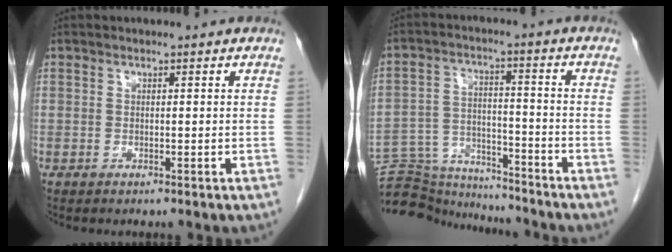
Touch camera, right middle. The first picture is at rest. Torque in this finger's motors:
{"motor_torque": [-0.11, -0.23, -0.15, -0.07]}